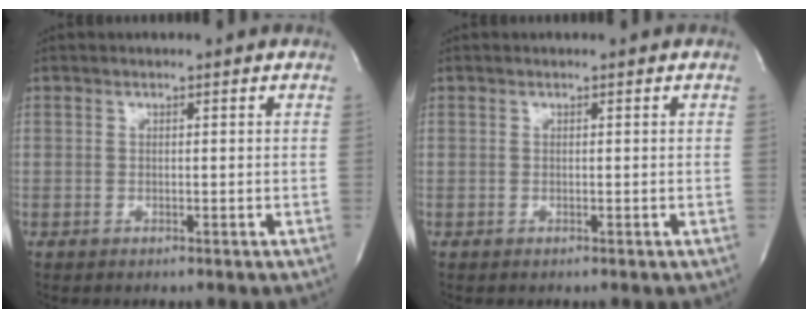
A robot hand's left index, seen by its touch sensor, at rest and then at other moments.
{"total": 0.0}